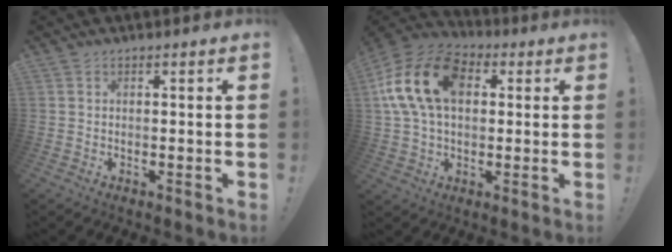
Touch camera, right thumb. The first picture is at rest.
{"total": 19.1, "force": [4.6, 12.8, 13.4], "torque": [-0.256, 0.007, 0.084]}